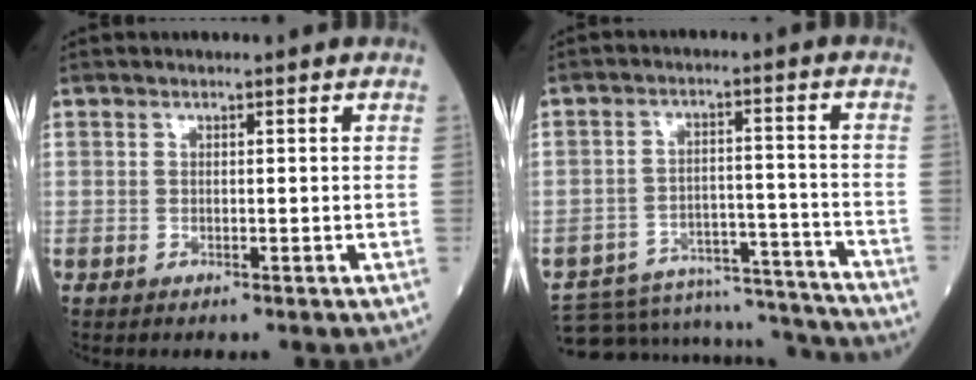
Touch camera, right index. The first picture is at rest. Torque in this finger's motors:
{"motor_torque": [-1.07, -0.51, -0.99, -0.21]}